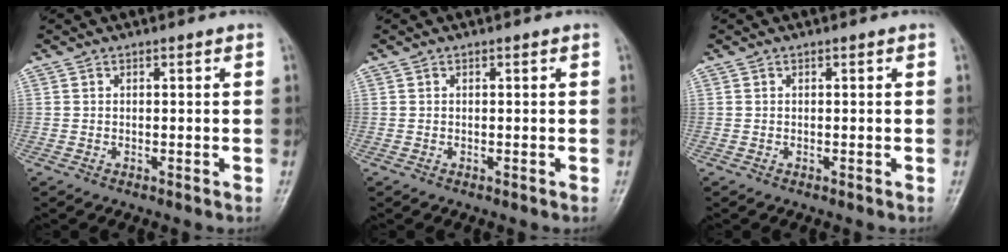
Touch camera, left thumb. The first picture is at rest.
{"total": 0.0}
{"total": 0.0}